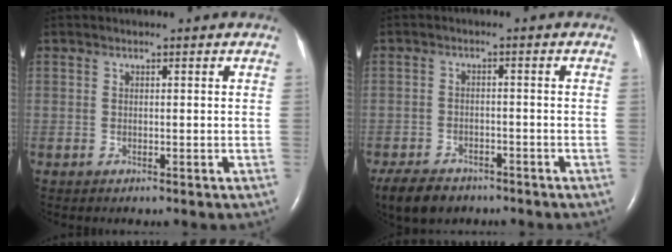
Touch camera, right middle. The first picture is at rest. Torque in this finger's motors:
{"motor_torque": [0.57, -0.49, 0.02, 0.00]}